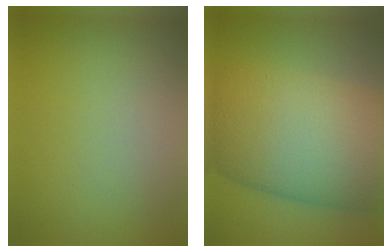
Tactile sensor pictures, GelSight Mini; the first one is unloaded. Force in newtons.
{"total": 15.9, "press": 15.9, "slide": 0.8}